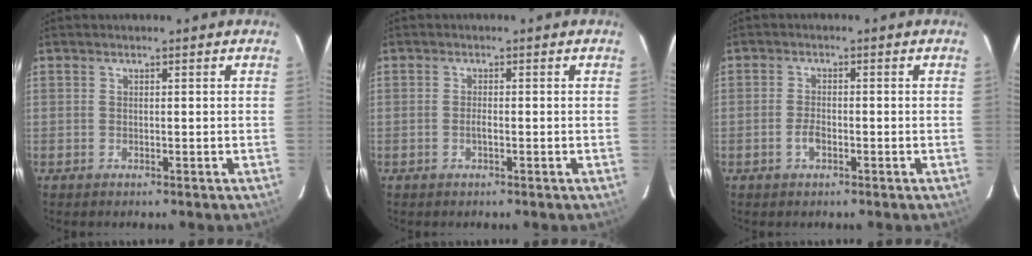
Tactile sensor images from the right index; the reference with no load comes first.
{"total": 1.0, "force": [-0.4, 0.2, 0.9], "torque": [-0.018, -0.001, -0.008]}
{"total": 2.4, "force": [-1.1, 1.3, 1.7], "torque": [-0.037, 0.000, -0.021]}